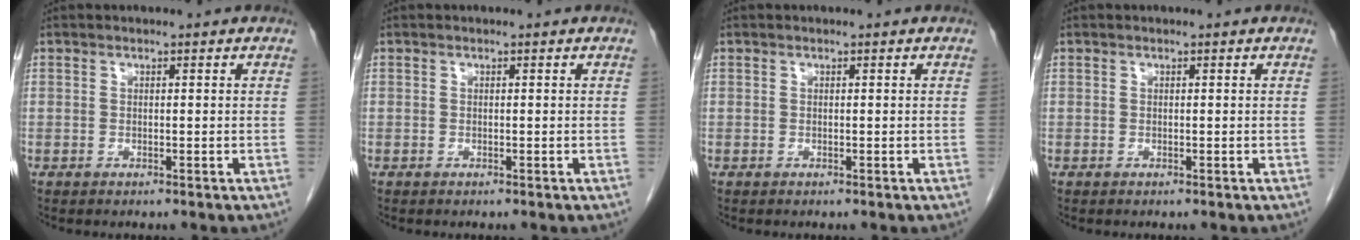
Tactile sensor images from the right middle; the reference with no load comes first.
{"total": 0.0}
{"total": 0.0}
{"total": 0.0}